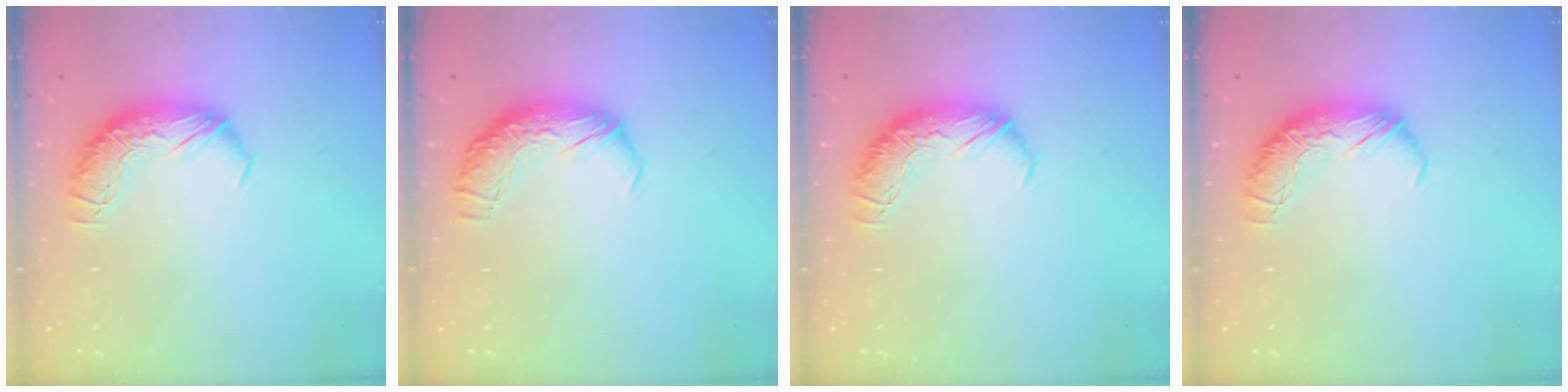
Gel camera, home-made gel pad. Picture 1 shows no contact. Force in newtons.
{"total": 1.5, "press": 0.9, "slide": 1.2}
{"total": 0.0}
{"total": 0.0}